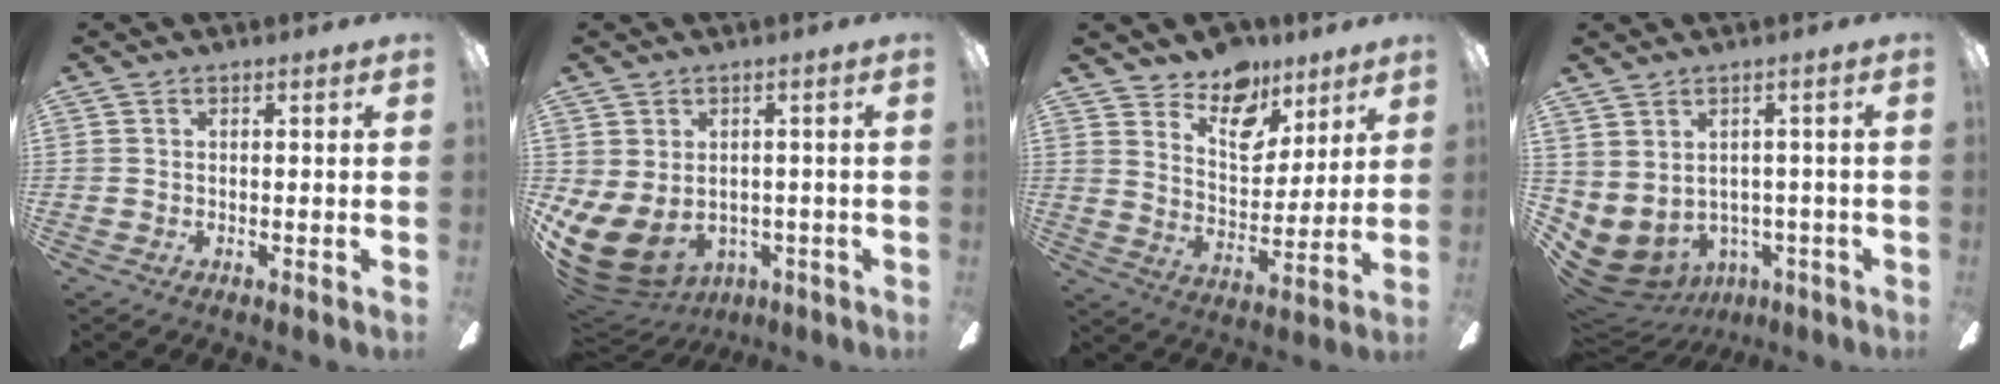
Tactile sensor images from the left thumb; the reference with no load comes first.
{"total": 8.8, "force": [-1.9, 6.5, 5.6], "torque": [-0.146, -0.005, -0.030]}
{"total": 12.7, "force": [9.6, 6.9, 4.8], "torque": [-0.074, -0.066, 0.178]}
{"total": 4.3, "force": [-0.8, 3.7, 2.1], "torque": [-0.072, -0.016, -0.008]}